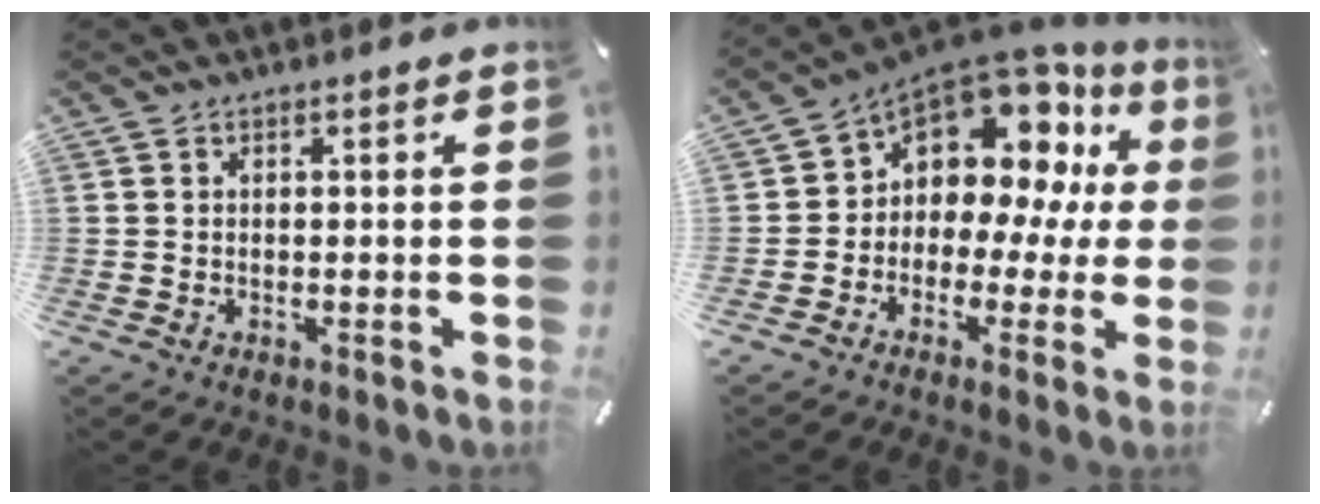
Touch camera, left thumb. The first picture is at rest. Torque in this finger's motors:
{"motor_torque": [2.14, 2.87, 0.57, 0.12, 0.10]}